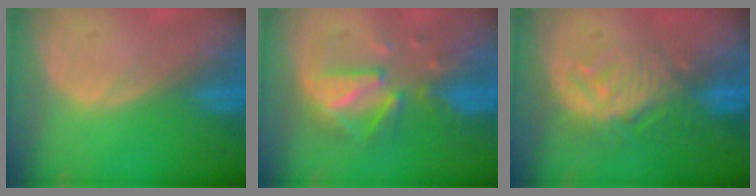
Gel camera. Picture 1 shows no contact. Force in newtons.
{"total": 8.1, "press": 8.0, "slide": 1.4}
{"total": 9.3, "press": 8.1, "slide": 4.6}